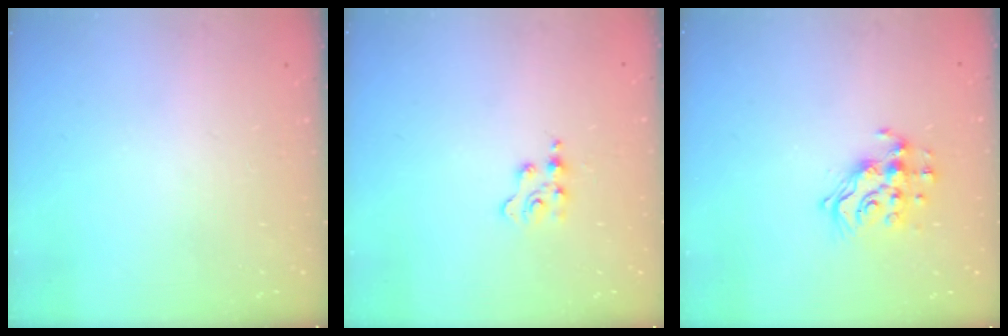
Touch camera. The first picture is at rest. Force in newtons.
{"total": 2.3, "press": 2.3, "slide": 0.3}
{"total": 12.5, "press": 12.5, "slide": 1.0}